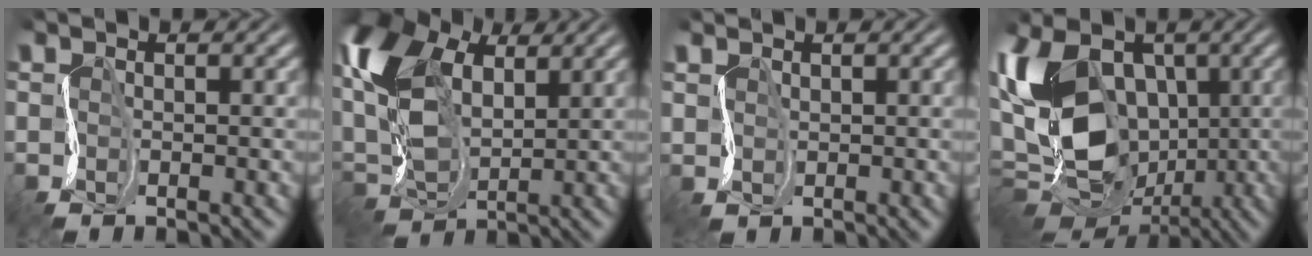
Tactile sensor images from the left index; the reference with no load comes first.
{"total": 9.9, "force": [3.9, 6.0, 6.8], "torque": [-0.171, 0.019, 0.072]}
{"total": 0.8, "force": [0.6, 0.6, -0.1], "torque": [0.004, 0.002, 0.021]}
{"total": 14.8, "force": [0.0, 10.7, 10.3], "torque": [-0.207, -0.016, 0.004]}